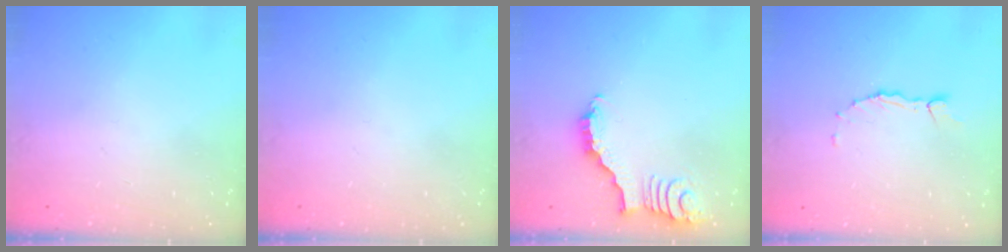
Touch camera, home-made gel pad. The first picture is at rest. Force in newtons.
{"total": 0.0}
{"total": 3.3, "press": 3.2, "slide": 0.5}
{"total": 2.2, "press": 2.2, "slide": 0.2}